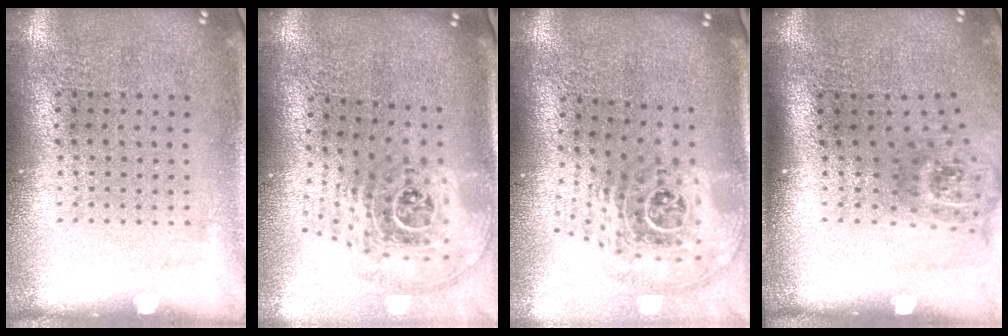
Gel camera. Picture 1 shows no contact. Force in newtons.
{"total": 2.9, "press": 2.0, "slide": 2.1}
{"total": 2.8, "press": 1.9, "slide": 2.1}
{"total": 1.9, "press": 1.4, "slide": 1.4}